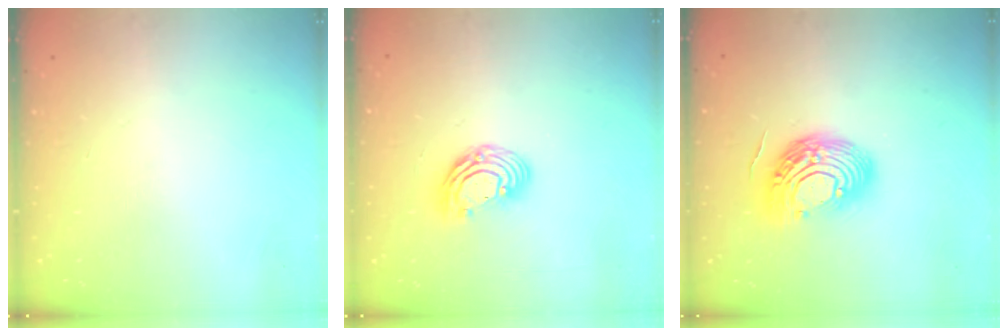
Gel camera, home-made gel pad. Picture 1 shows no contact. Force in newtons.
{"total": 9.2, "press": 9.2, "slide": 0.6}
{"total": 14.4, "press": 14.3, "slide": 1.4}